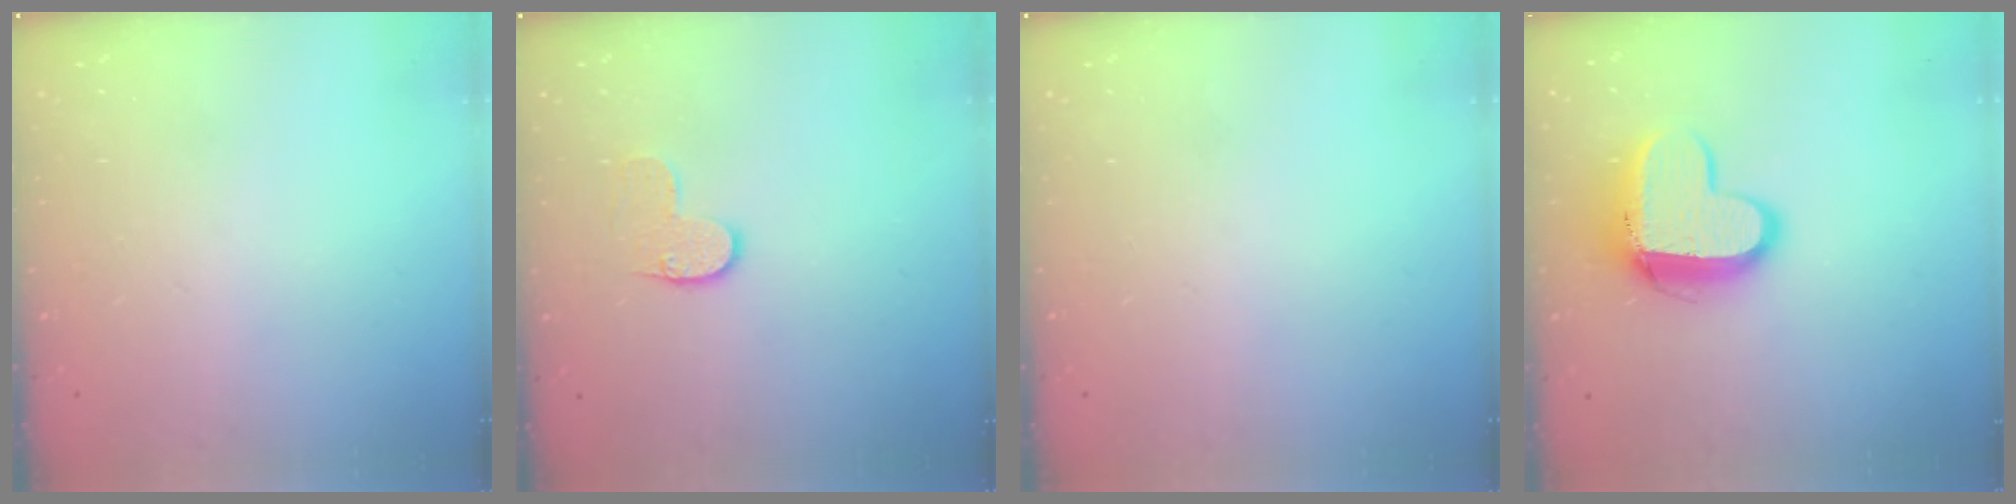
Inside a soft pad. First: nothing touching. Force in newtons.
{"total": 6.3, "press": 6.3, "slide": 0.3}
{"total": 0.0}
{"total": 12.1, "press": 12.0, "slide": 0.9}